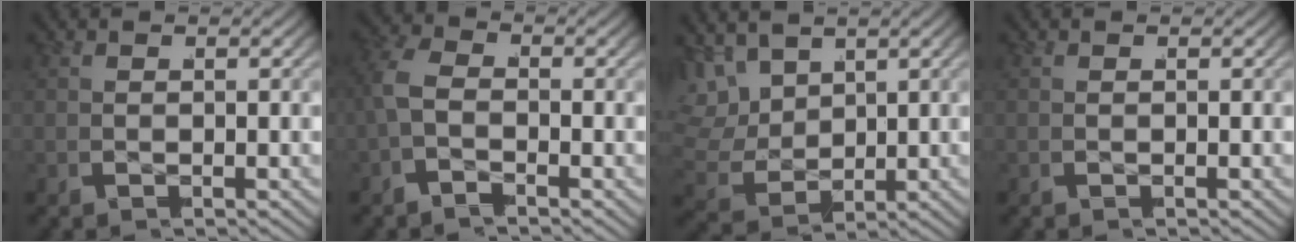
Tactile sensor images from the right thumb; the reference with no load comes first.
{"total": 2.7, "force": [-0.8, 2.0, 1.6], "torque": [-0.049, -0.005, -0.019]}
{"total": 7.4, "force": [0.8, 6.0, 4.2], "torque": [-0.123, -0.028, 0.022]}
{"total": 0.0}